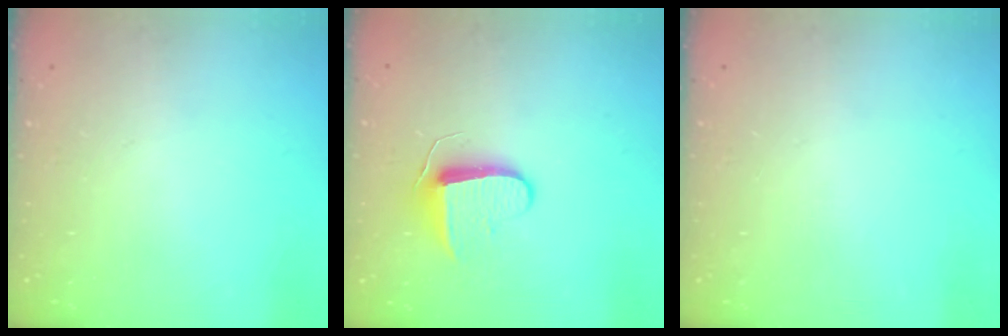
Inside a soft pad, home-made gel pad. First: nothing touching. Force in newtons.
{"total": 9.6, "press": 9.5, "slide": 0.7}
{"total": 0.0}